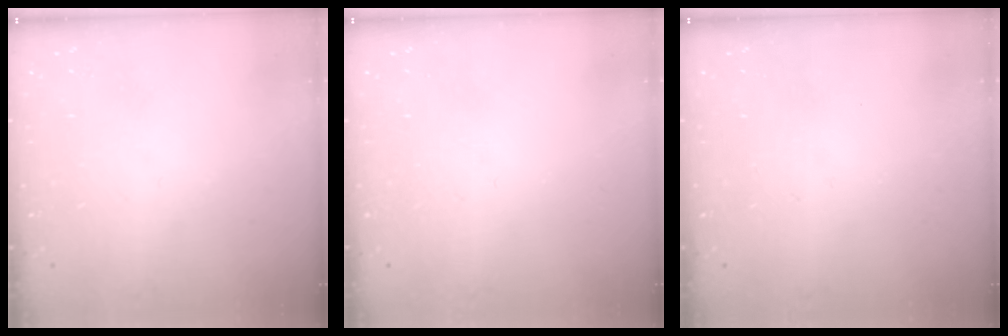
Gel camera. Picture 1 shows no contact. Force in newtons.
{"total": 0.0}
{"total": 0.0}